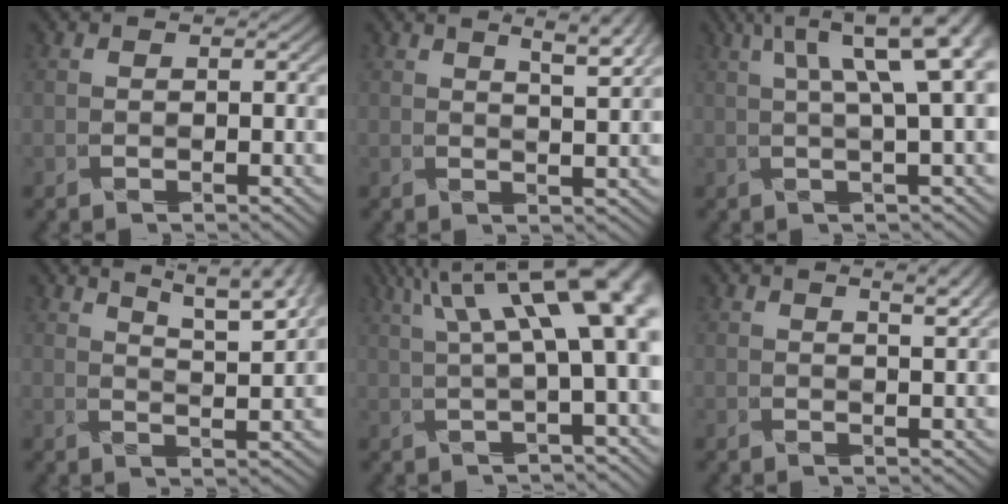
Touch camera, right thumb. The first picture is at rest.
{"total": 3.6, "force": [2.6, -0.2, 2.5], "torque": [-0.054, 0.004, 0.046]}
{"total": 9.1, "force": [3.3, 1.6, 8.3], "torque": [-0.139, 0.022, 0.050]}
{"total": 6.4, "force": [5.2, 0.2, 3.7], "torque": [-0.067, 0.008, 0.076]}
{"total": 13.9, "force": [5.2, 3.1, 12.5], "torque": [-0.191, 0.033, 0.087]}
{"total": 2.2, "force": [1.5, 0.1, 1.6], "torque": [-0.038, 0.000, 0.031]}